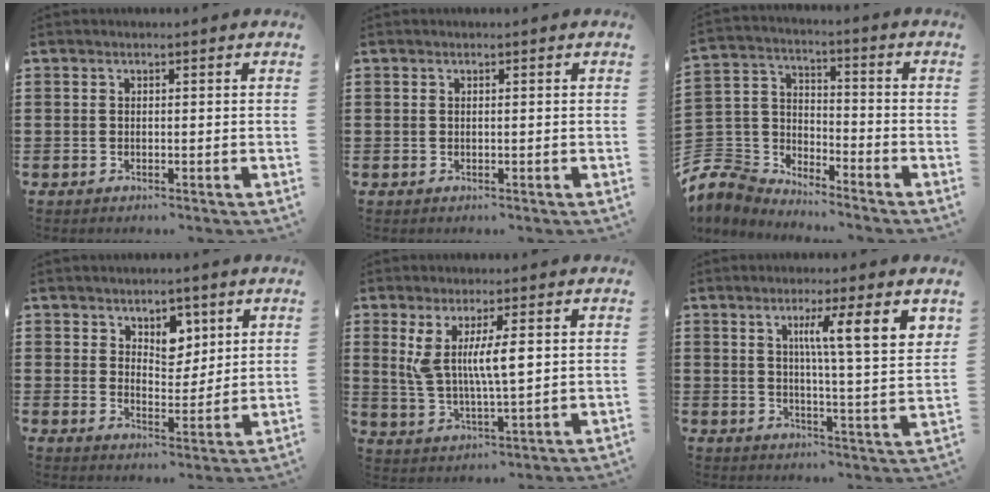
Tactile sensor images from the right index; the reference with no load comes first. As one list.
[{"total": 0.0}, {"total": 5.6, "force": [-4.8, 2.9, 0.4], "torque": [-0.055, -0.010, -0.107]}, {"total": 4.7, "force": [3.1, 3.3, 1.2], "torque": [-0.027, -0.001, 0.052]}, {"total": 7.2, "force": [2.1, 1.4, 6.7], "torque": [-0.142, -0.002, 0.032]}, {"total": 8.0, "force": [3.4, 0.1, 7.2], "torque": [-0.131, -0.010, 0.050]}]